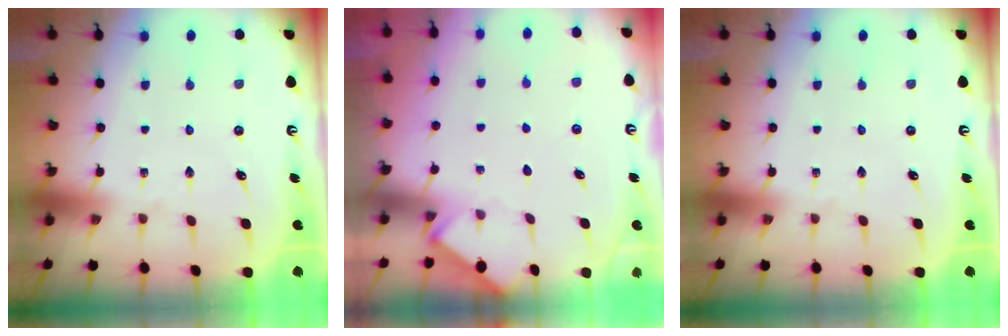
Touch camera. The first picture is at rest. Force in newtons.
{"total": 3.2, "press": 3.1, "slide": 0.4}
{"total": 0.0}